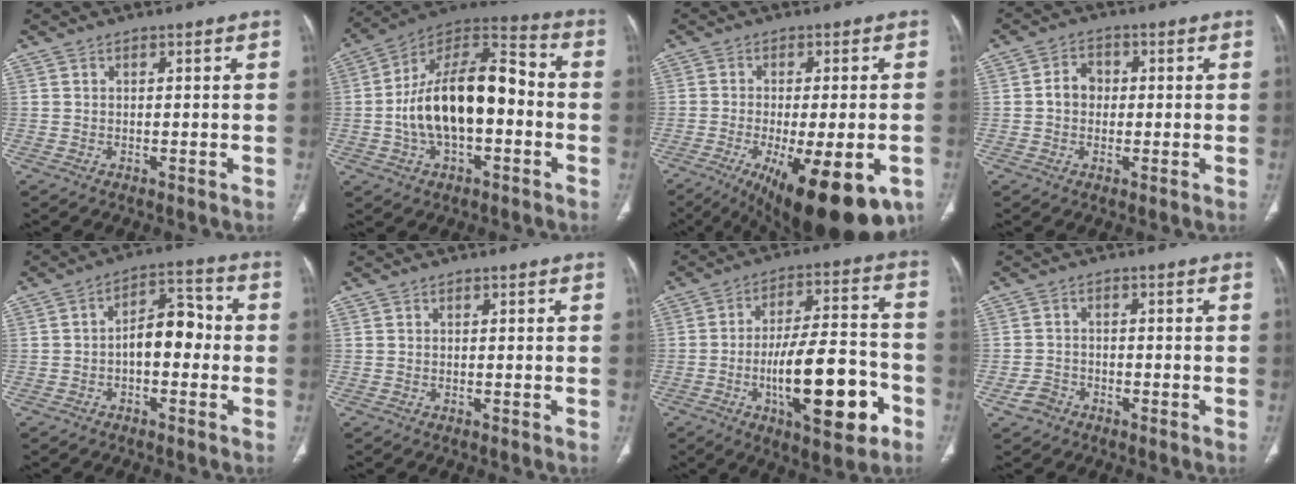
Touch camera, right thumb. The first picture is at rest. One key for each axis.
{"total": 20.3, "fx": -2.1, "fy": 10.5, "fz": 17.2, "tx": -0.288, "ty": 0.048, "tz": -0.039}
{"total": 20.7, "fx": -9.7, "fy": 7.2, "fz": 16.8, "tx": -0.207, "ty": -0.010, "tz": -0.131}
{"total": 4.2, "fx": -0.1, "fy": 3.5, "fz": 2.3, "tx": -0.026, "ty": 0.014, "tz": -0.008}
{"total": 8.4, "fx": -1.1, "fy": 4.9, "fz": 6.8, "tx": -0.080, "ty": 0.037, "tz": -0.027}
{"total": 0.0}
{"total": 19.4, "fx": -6.8, "fy": 6.8, "fz": 16.8, "tx": -0.251, "ty": 0.033, "tz": -0.097}
{"total": 3.0, "fx": -1.8, "fy": 2.3, "fz": 0.8, "tx": -0.012, "ty": 0.017, "tz": -0.032}